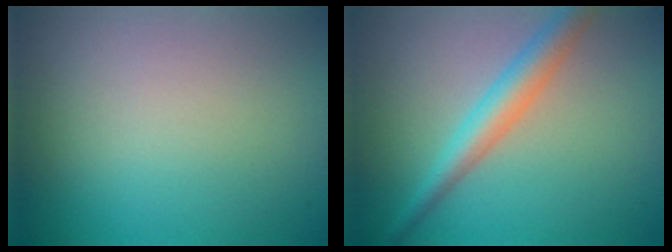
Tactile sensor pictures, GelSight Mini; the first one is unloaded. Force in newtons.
{"total": 3.7, "press": 3.7, "slide": 0.1}